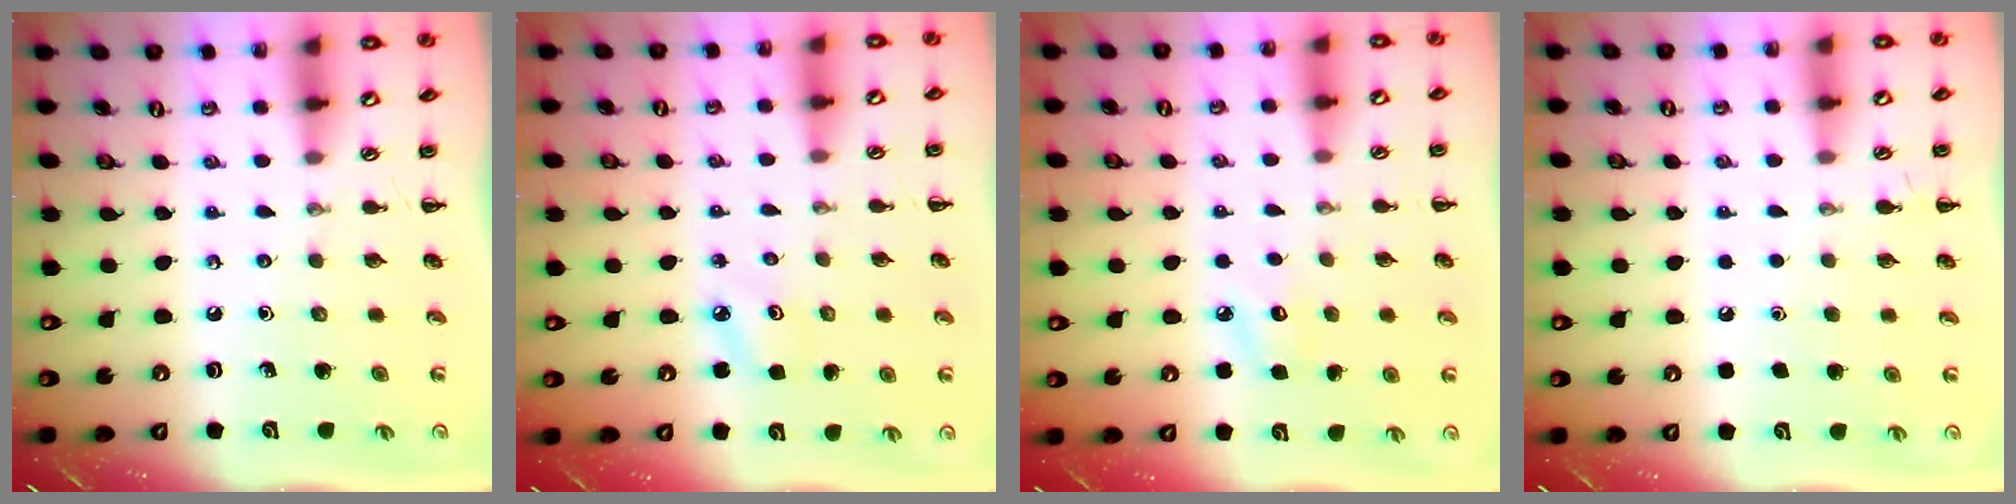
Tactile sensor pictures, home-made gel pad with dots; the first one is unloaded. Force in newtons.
{"total": 3.9, "press": 3.7, "slide": 1.1}
{"total": 6.3, "press": 6.1, "slide": 1.7}
{"total": 1.8, "press": 1.8, "slide": 0.1}